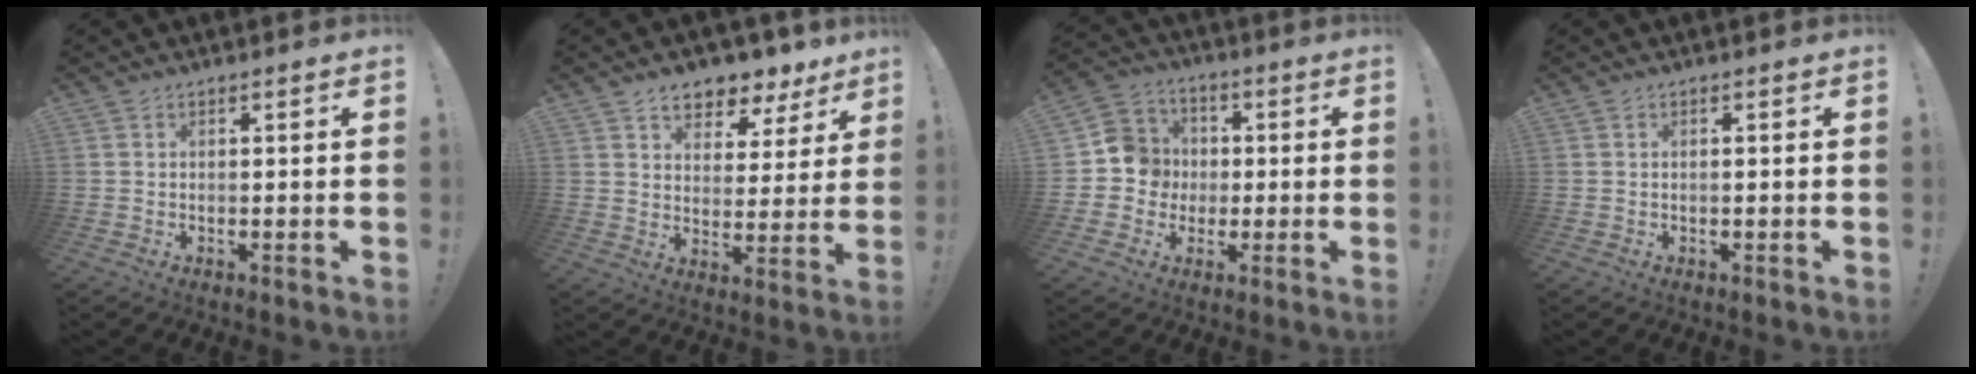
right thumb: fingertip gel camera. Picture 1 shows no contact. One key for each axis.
{"total": 7.4, "fx": 5.7, "fy": 4.2, "fz": 2.1, "tx": -0.026, "ty": -0.049, "tz": 0.106}
{"total": 10.1, "fx": -1.2, "fy": 9.8, "fz": 2.3, "tx": -0.022, "ty": 0.017, "tz": -0.017}
{"total": 0.5, "fx": -0.3, "fy": -0.2, "fz": 0.3, "tx": -0.012, "ty": 0.001, "tz": -0.005}